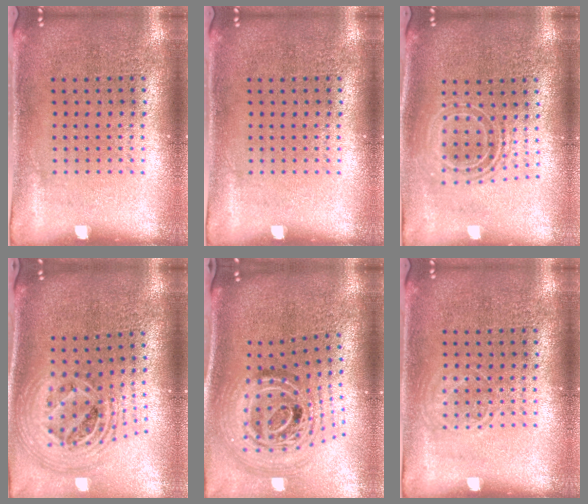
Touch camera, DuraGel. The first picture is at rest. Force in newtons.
{"total": 0.0}
{"total": 1.7, "press": 1.3, "slide": 1.0}
{"total": 2.5, "press": 1.8, "slide": 1.7}
{"total": 2.3, "press": 1.7, "slide": 1.5}
{"total": 1.1, "press": 1.1, "slide": 0.2}